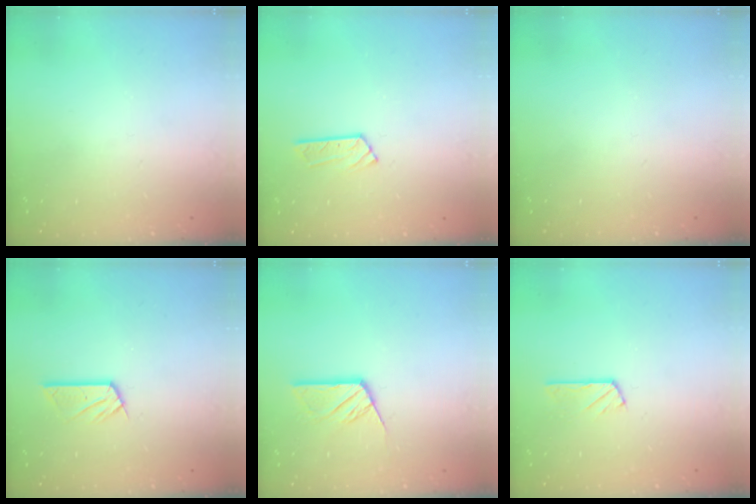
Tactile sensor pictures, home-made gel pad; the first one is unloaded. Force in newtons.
{"total": 4.2, "press": 4.2, "slide": 0.4}
{"total": 0.0}
{"total": 6.5, "press": 6.5, "slide": 0.2}
{"total": 7.9, "press": 7.9, "slide": 0.7}
{"total": 2.9, "press": 2.9, "slide": 0.5}